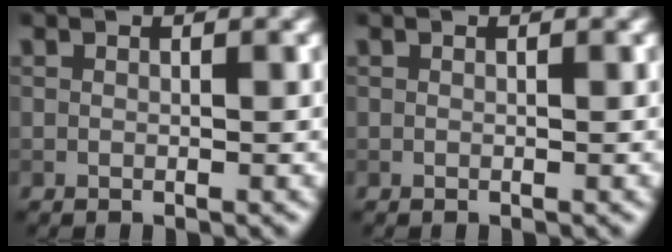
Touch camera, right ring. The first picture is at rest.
{"total": 0.0}